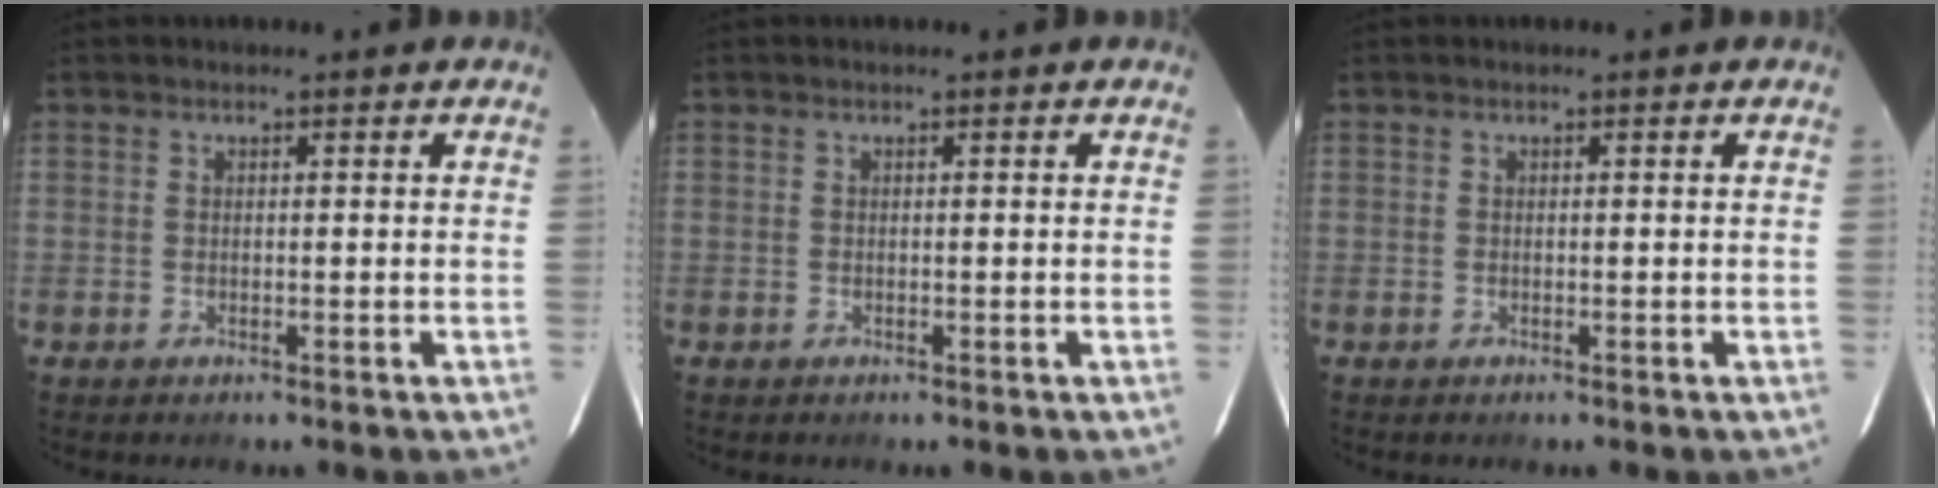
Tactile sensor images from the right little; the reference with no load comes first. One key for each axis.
{"total": 0.0}
{"total": 0.0}